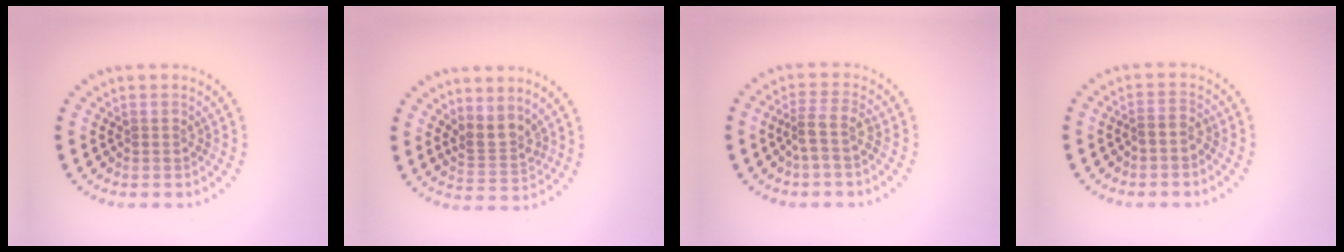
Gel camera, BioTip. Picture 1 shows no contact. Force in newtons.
{"total": 2.6, "press": 2.0, "slide": 1.8}
{"total": 2.2, "press": 1.6, "slide": 1.5}
{"total": 1.0, "press": 0.7, "slide": 0.6}